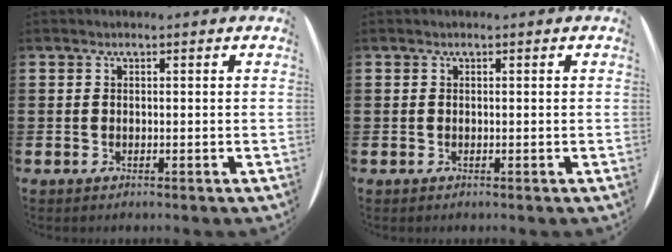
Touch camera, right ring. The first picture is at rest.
{"total": 0.0}